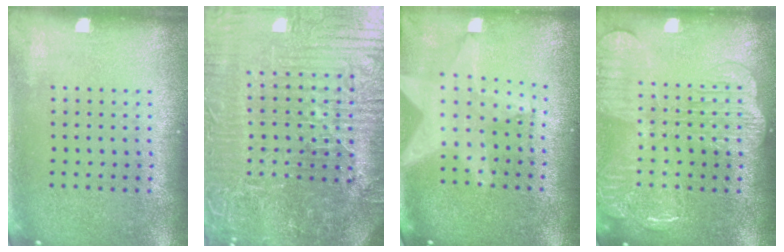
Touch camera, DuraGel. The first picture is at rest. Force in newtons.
{"total": 7.6, "press": 6.7, "slide": 3.6}
{"total": 1.8, "press": 1.6, "slide": 0.8}
{"total": 2.4, "press": 2.3, "slide": 0.5}